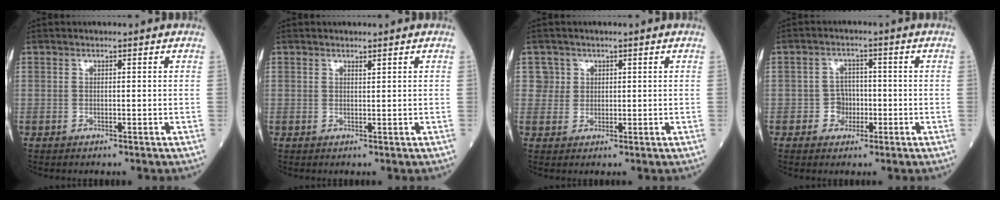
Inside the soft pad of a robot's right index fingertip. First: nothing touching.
{"total": 0.7, "force": [0.6, 0.0, 0.3], "torque": [-0.007, -0.005, 0.010]}
{"total": 2.3, "force": [0.9, 2.2, -0.4], "torque": [0.018, 0.003, 0.010]}
{"total": 3.4, "force": [-1.0, 3.1, 0.9], "torque": [-0.006, 0.010, -0.017]}